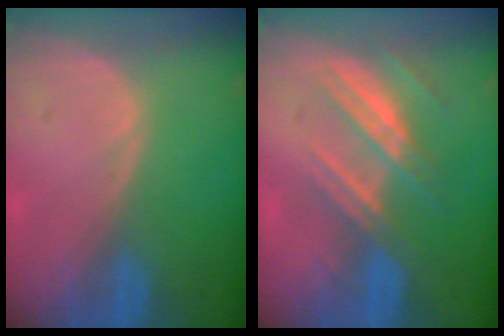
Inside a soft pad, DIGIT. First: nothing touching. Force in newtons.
{"total": 7.4, "press": 6.8, "slide": 2.8}